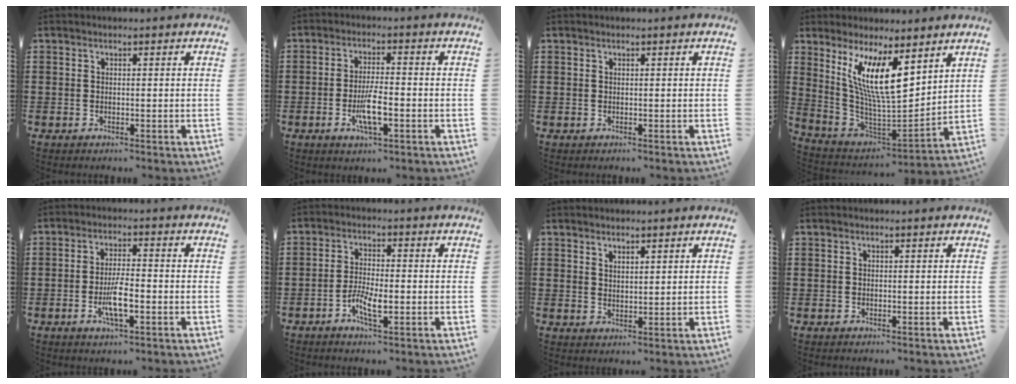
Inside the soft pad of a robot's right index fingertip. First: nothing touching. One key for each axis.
{"total": 5.3, "fx": -1.8, "fy": 1.3, "fz": 4.9, "tx": -0.100, "ty": -0.004, "tz": -0.037}
{"total": 0.0}
{"total": 11.5, "fx": 5.7, "fy": 2.8, "fz": 9.6, "tx": -0.207, "ty": -0.032, "tz": 0.103}
{"total": 5.4, "fx": -1.8, "fy": 1.3, "fz": 4.9, "tx": -0.101, "ty": -0.003, "tz": -0.036}
{"total": 4.8, "fx": -1.8, "fy": 1.3, "fz": 4.3, "tx": -0.089, "ty": -0.001, "tz": -0.038}
{"total": 1.8, "fx": 1.7, "fy": 0.5, "fz": 0.2, "tx": -0.005, "ty": 0.003, "tz": 0.034}
{"total": 0.0}